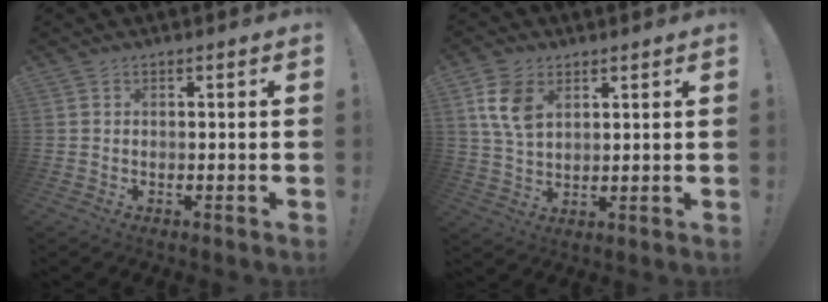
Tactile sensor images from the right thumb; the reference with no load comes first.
{"total": 9.8, "force": [4.3, 6.2, 6.2], "torque": [-0.118, -0.005, 0.085]}